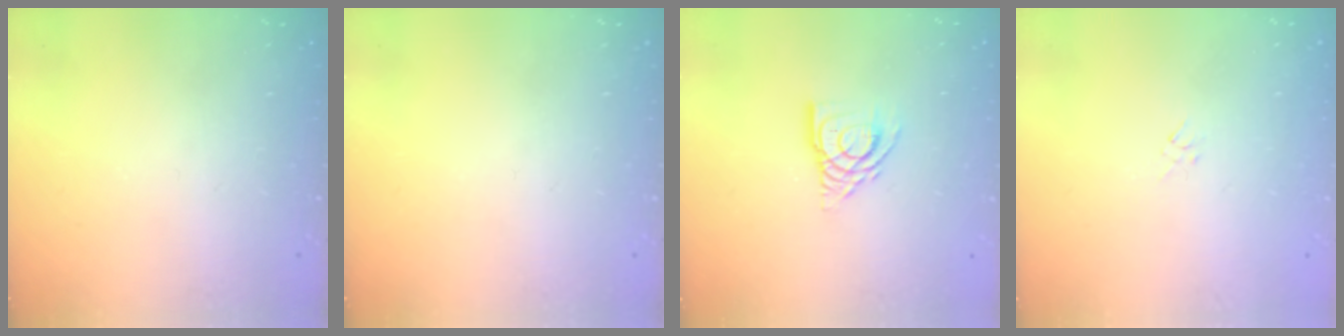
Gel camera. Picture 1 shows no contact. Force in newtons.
{"total": 0.0}
{"total": 10.5, "press": 10.4, "slide": 1.3}
{"total": 2.3, "press": 2.2, "slide": 0.6}